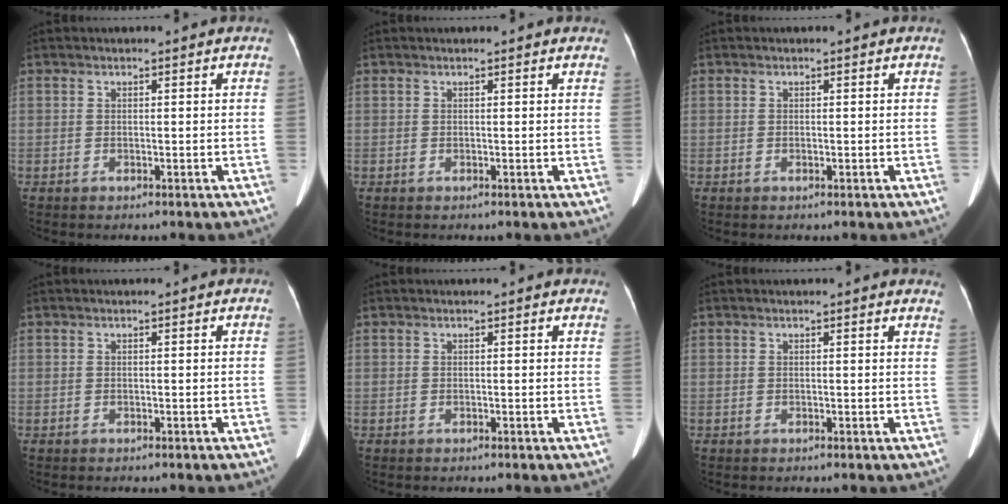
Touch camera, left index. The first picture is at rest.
{"total": 2.5, "force": [2.2, 0.8, 0.9], "torque": [-0.010, 0.008, 0.010]}
{"total": 0.0}
{"total": 0.0}
{"total": 2.5, "force": [2.1, 0.9, 0.9], "torque": [-0.007, 0.007, 0.009]}
{"total": 5.4, "force": [5.1, 1.1, 1.6], "torque": [-0.005, -0.006, 0.031]}